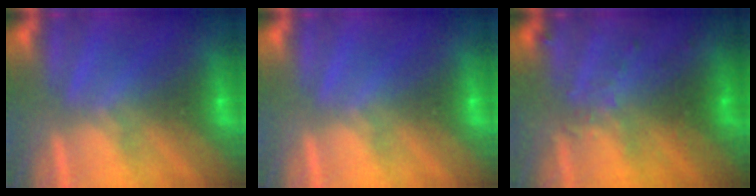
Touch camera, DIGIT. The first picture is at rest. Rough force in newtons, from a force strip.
{"total": 0.0}
{"total": 3.6}